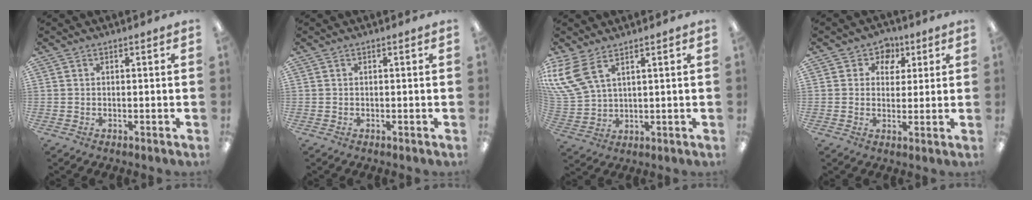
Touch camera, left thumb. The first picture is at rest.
{"total": 0.0}
{"total": 9.4, "force": [5.7, 4.7, 5.8], "torque": [-0.142, -0.022, 0.110]}
{"total": 5.2, "force": [2.3, 4.6, 1.0], "torque": [-0.009, -0.015, 0.036]}